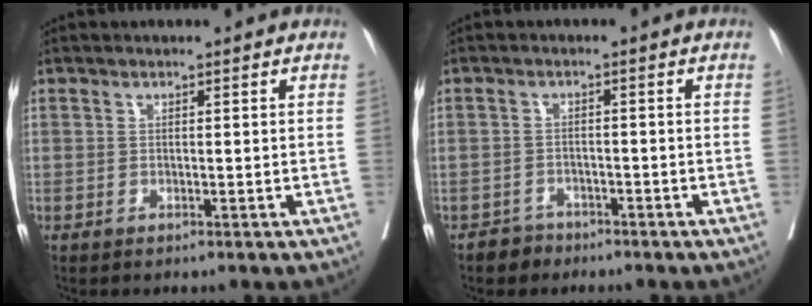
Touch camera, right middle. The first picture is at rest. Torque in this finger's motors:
{"motor_torque": [0.20, -0.18, 0.01, -0.01]}